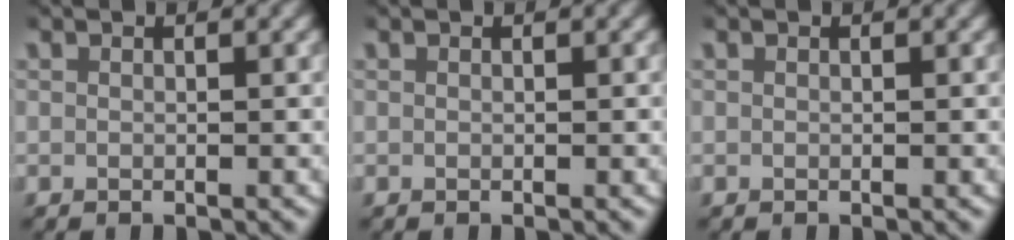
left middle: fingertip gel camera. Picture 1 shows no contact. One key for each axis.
{"total": 0.0}
{"total": 0.0}